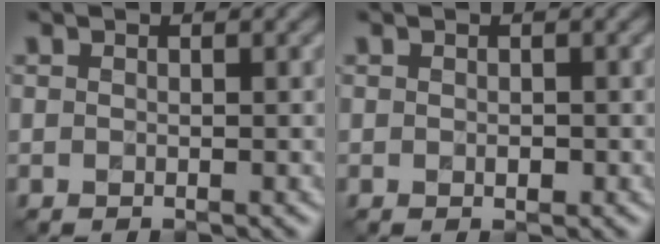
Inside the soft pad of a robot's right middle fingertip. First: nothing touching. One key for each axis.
{"total": 0.5, "fx": 0.2, "fy": 0.4, "fz": 0.3, "tx": -0.007, "ty": -0.001, "tz": 0.003}